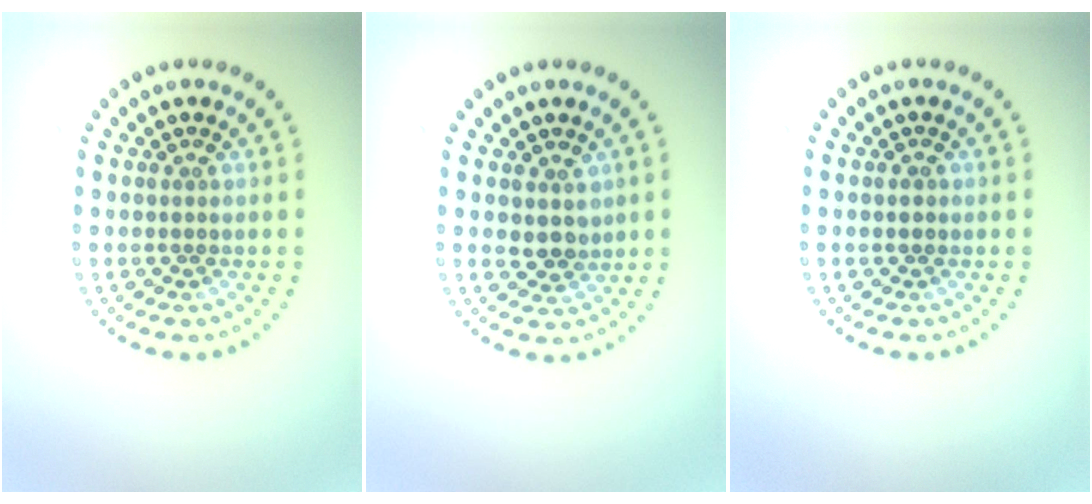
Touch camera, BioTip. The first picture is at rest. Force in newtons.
{"total": 2.1, "press": 1.9, "slide": 0.9}
{"total": 1.0, "press": 1.0, "slide": 0.1}